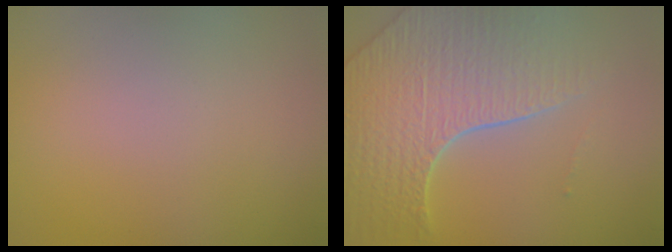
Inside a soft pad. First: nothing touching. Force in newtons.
{"total": 8.0, "press": 5.7, "slide": 5.7}